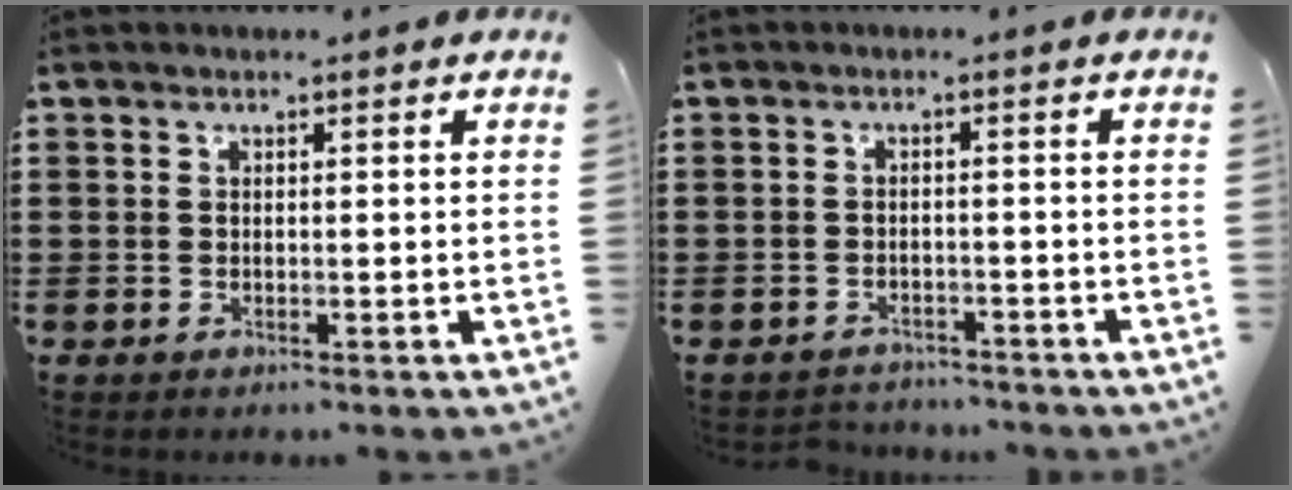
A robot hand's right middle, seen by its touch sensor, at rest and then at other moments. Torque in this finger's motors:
{"motor_torque": [0.01, 0.00, -0.01, -0.03]}